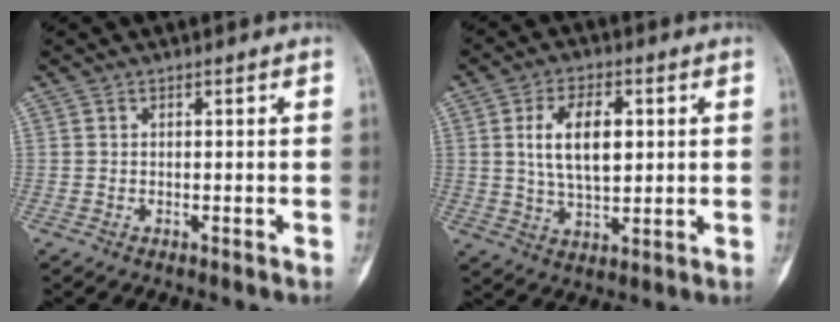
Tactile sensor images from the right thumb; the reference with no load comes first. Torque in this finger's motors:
{"motor_torque": [0.51, 2.58, 0.76, -0.53, 0.42]}